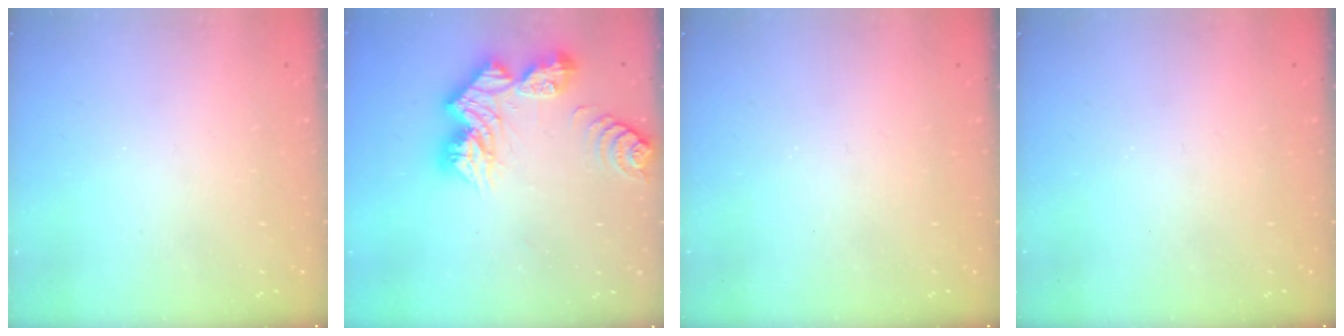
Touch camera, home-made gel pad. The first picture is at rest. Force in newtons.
{"total": 14.1, "press": 14.1, "slide": 1.3}
{"total": 0.0}
{"total": 0.0}